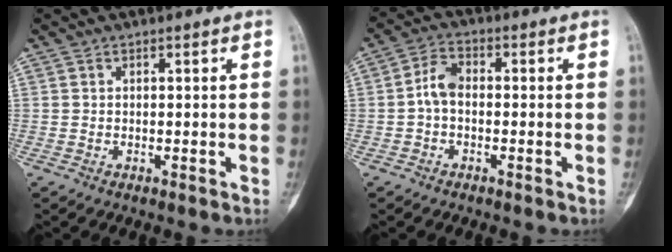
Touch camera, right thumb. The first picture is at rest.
{"total": 4.7, "force": [-0.6, 2.9, 3.6], "torque": [-0.063, 0.016, -0.023]}